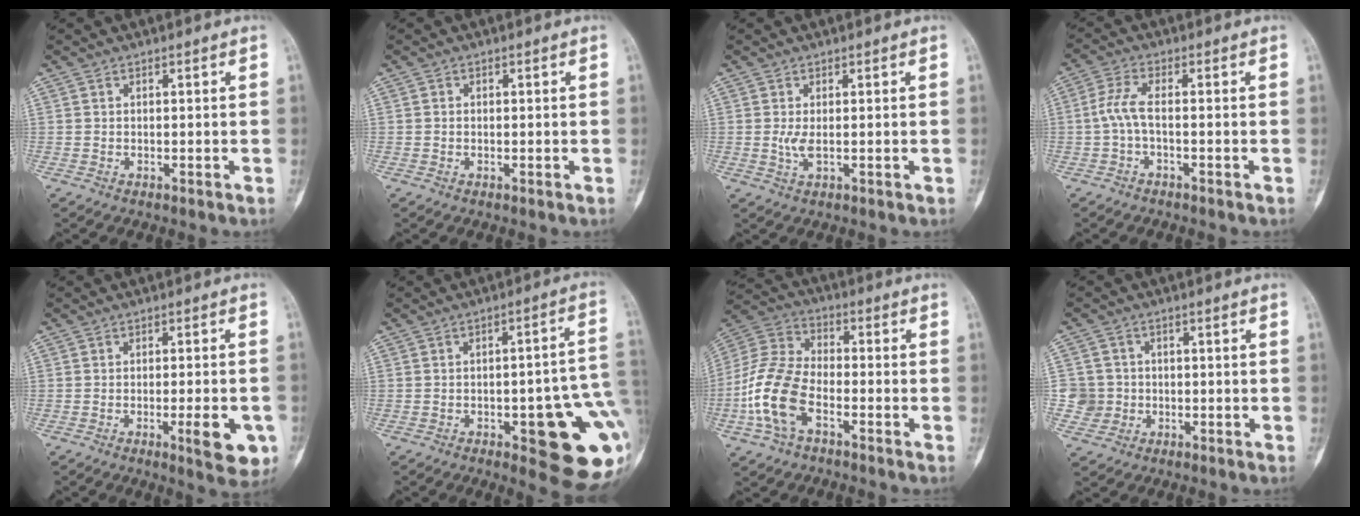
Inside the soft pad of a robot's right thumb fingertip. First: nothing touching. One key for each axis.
{"total": 0.0}
{"total": 2.2, "fx": 0.0, "fy": 0.7, "fz": 2.1, "tx": -0.052, "ty": -0.008, "tz": 0.003}
{"total": 4.2, "fx": -0.9, "fy": 1.2, "fz": 4.0, "tx": -0.098, "ty": 0.014, "tz": -0.023}
{"total": 7.7, "fx": -2.7, "fy": 2.1, "fz": 6.9, "tx": -0.080, "ty": -0.002, "tz": -0.031}
{"total": 19.3, "fx": -4.3, "fy": 6.0, "fz": 17.8, "tx": -0.173, "ty": 0.021, "tz": -0.037}
{"total": 13.3, "fx": -4.7, "fy": 7.4, "fz": 10.0, "tx": -0.217, "ty": 0.029, "tz": -0.098}
{"total": 4.4, "fx": -0.5, "fy": 4.4, "fz": 0.0, "tx": 0.026, "ty": 0.010, "tz": -0.015}